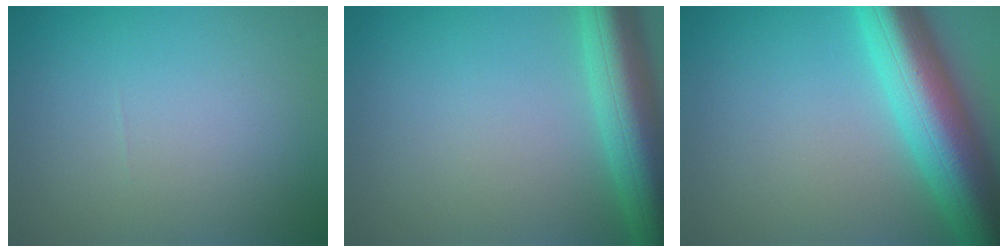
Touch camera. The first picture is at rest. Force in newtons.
{"total": 7.8, "press": 7.8, "slide": 0.4}
{"total": 10.4, "press": 10.4, "slide": 0.4}